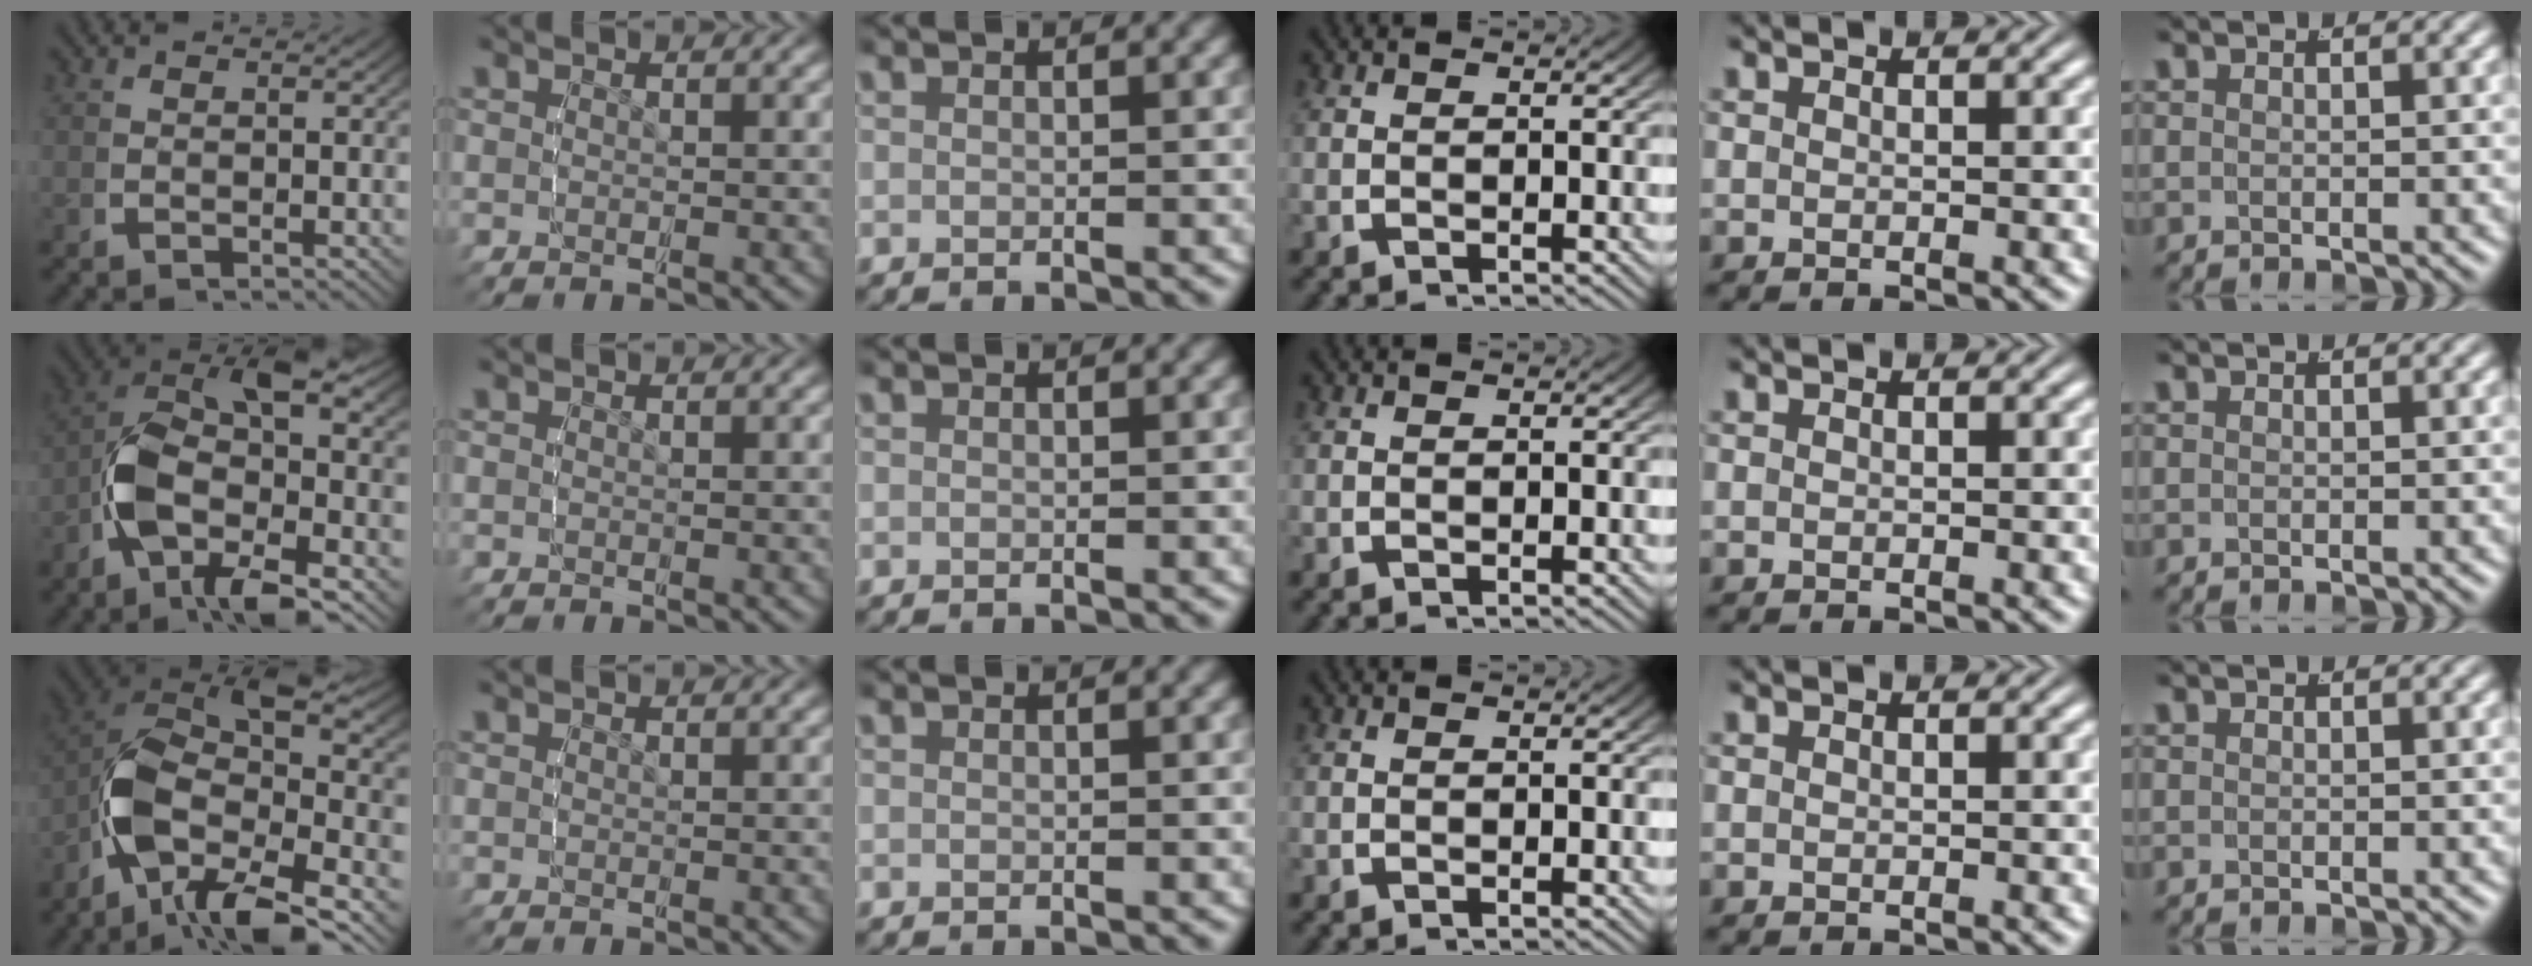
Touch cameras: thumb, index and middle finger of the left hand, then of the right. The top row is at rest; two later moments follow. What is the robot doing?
{"motion": "lift_and_place", "object": "glasses"}